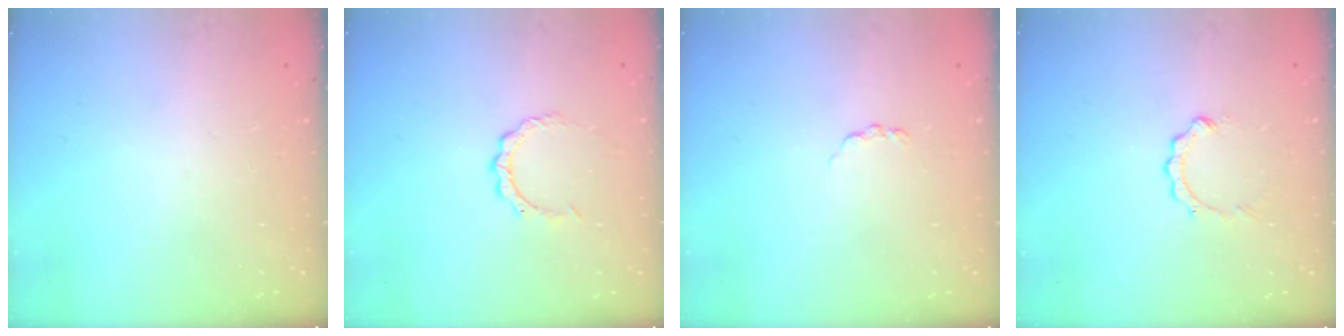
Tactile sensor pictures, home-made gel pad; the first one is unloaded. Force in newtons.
{"total": 3.0, "press": 3.0, "slide": 0.2}
{"total": 2.8, "press": 2.7, "slide": 0.4}
{"total": 2.6, "press": 2.6, "slide": 0.3}